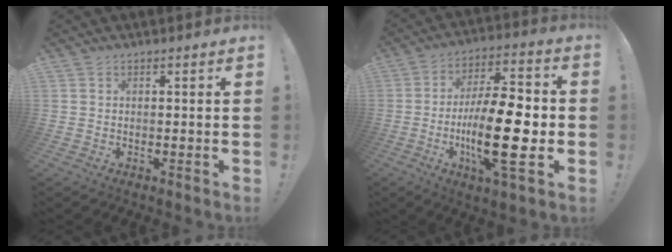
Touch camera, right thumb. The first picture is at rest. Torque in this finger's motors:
{"motor_torque": [2.23, 2.77, 1.36, -1.01, 0.33]}